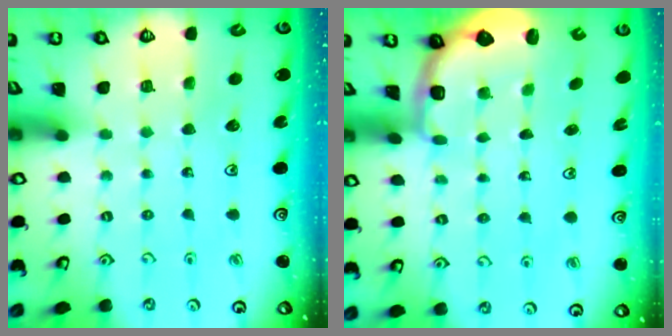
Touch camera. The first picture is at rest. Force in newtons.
{"total": 2.5, "press": 1.9, "slide": 1.7}